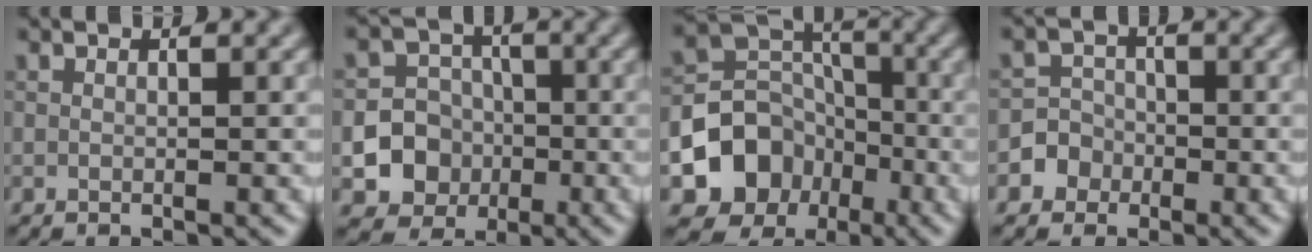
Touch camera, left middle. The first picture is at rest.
{"total": 8.8, "force": [-2.6, 8.2, 1.9], "torque": [-0.022, -0.007, -0.066]}
{"total": 7.8, "force": [-3.4, 6.3, 3.1], "torque": [-0.037, -0.003, -0.063]}
{"total": 3.4, "force": [-1.5, 3.1, 0.1], "torque": [0.035, 0.004, -0.040]}